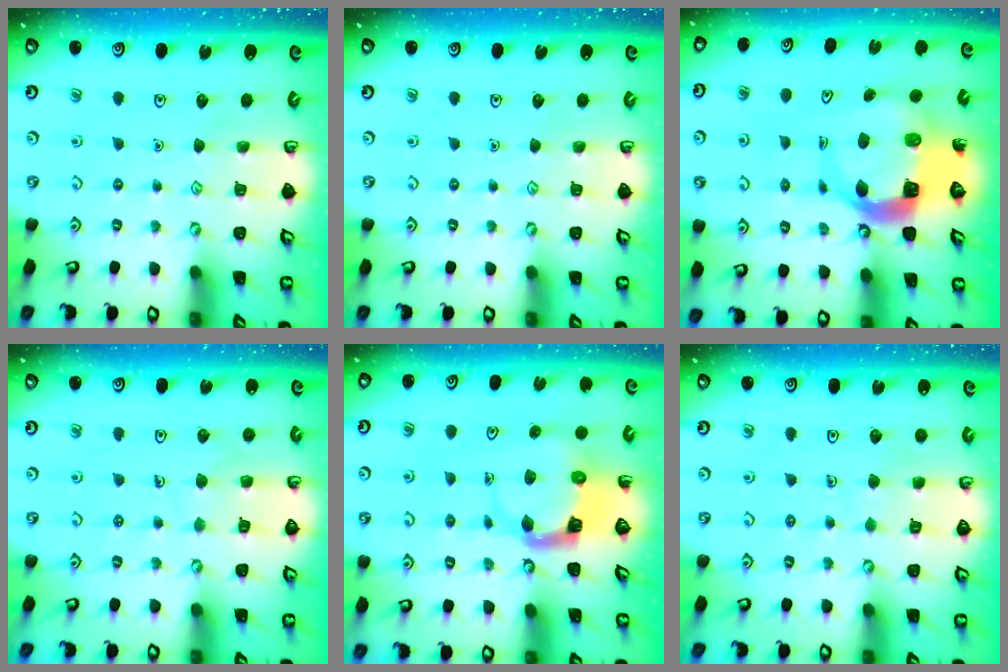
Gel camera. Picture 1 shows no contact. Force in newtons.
{"total": 0.0}
{"total": 8.6, "press": 8.6, "slide": 1.2}
{"total": 5.8, "press": 5.7, "slide": 0.6}
{"total": 3.7, "press": 3.7, "slide": 0.6}
{"total": 4.0, "press": 3.9, "slide": 0.3}